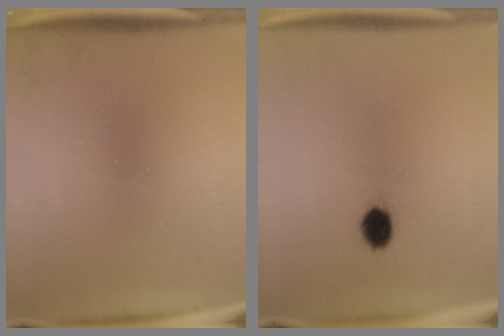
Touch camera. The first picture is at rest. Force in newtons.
{"total": 4.1}